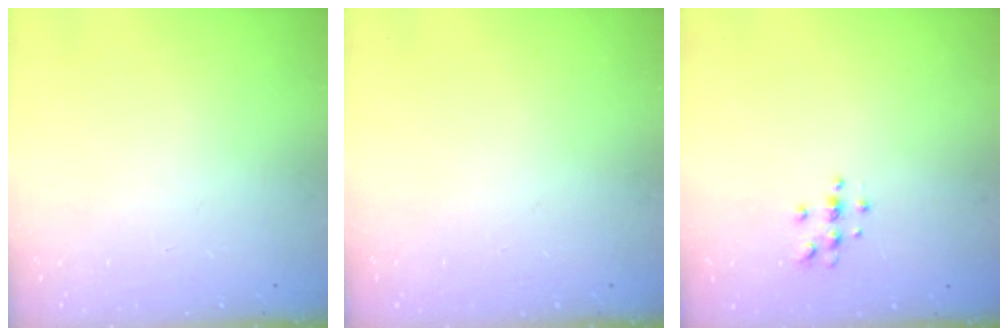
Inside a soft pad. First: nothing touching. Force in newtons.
{"total": 0.0}
{"total": 3.8, "press": 3.8, "slide": 0.4}